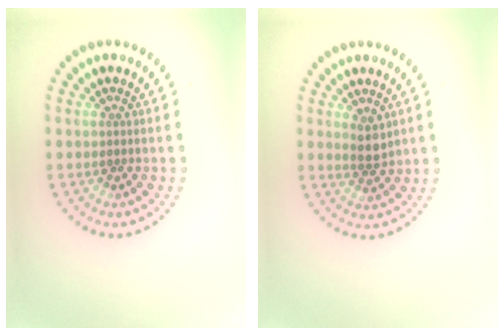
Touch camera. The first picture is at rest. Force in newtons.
{"total": 2.0, "press": 1.7, "slide": 1.1}